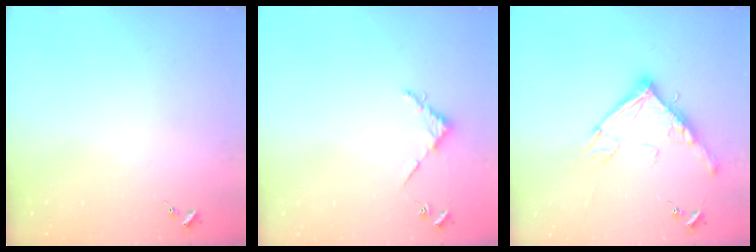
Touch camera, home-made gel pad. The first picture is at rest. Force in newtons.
{"total": 3.1, "press": 3.1, "slide": 0.3}
{"total": 14.5, "press": 14.4, "slide": 1.4}